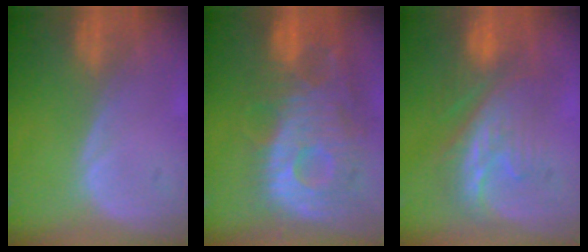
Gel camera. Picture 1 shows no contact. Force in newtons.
{"total": 12.3, "press": 10.8, "slide": 5.9}
{"total": 8.0, "press": 7.9, "slide": 1.5}